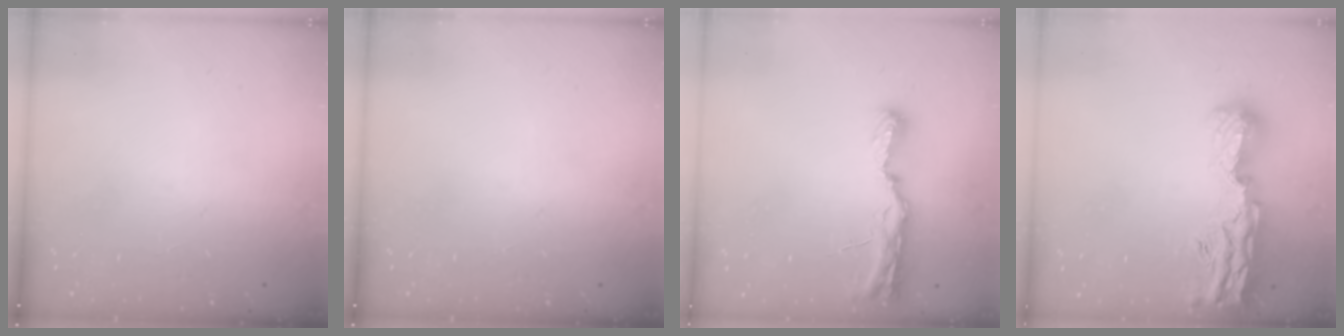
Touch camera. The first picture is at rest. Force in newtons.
{"total": 0.0}
{"total": 8.9, "press": 8.9, "slide": 1.3}
{"total": 18.1, "press": 17.4, "slide": 5.2}